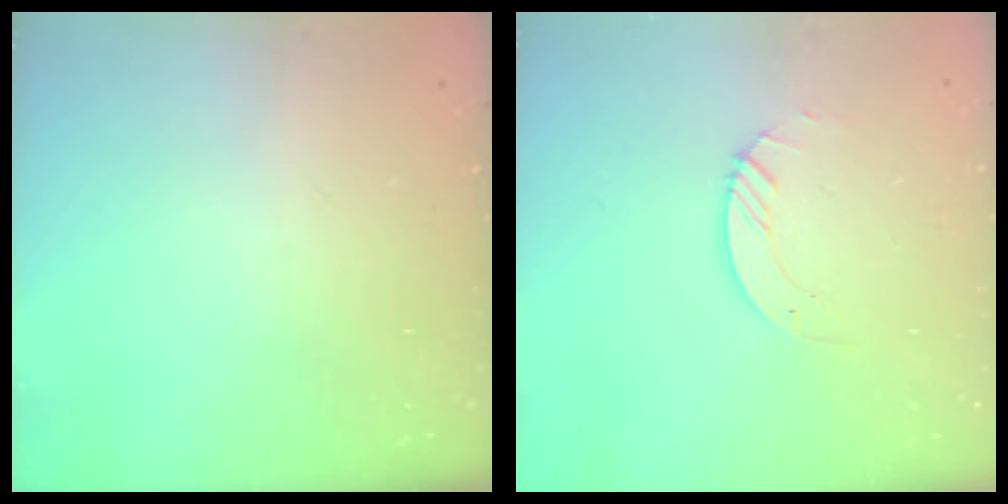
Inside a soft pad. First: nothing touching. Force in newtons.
{"total": 3.7, "press": 3.7, "slide": 0.4}